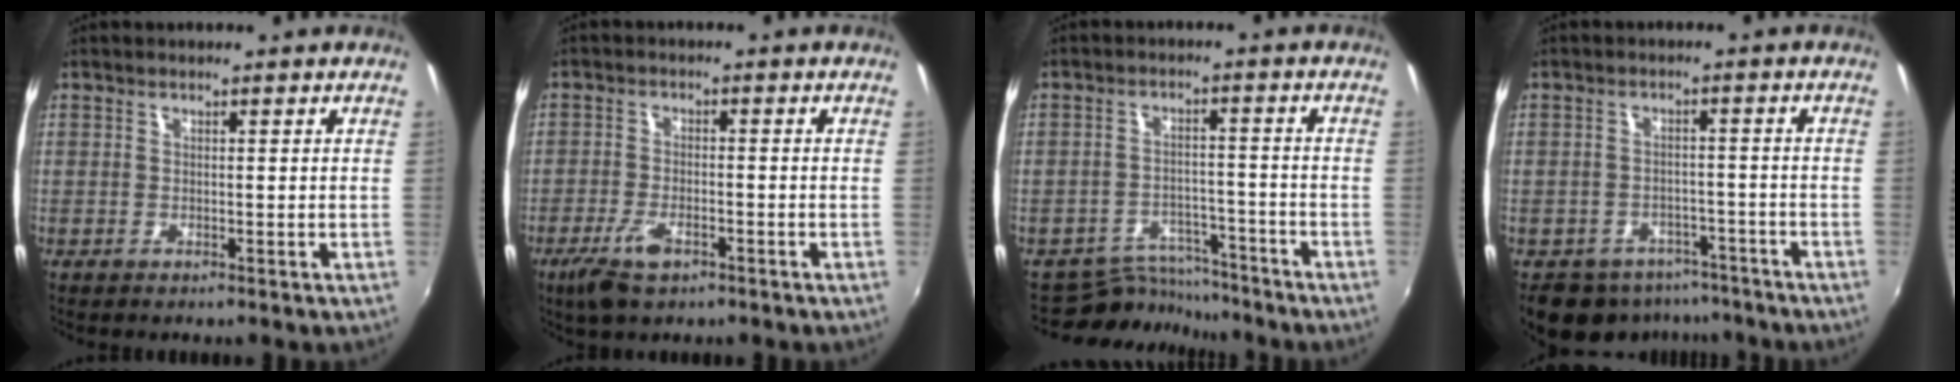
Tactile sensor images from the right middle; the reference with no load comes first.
{"total": 6.2, "force": [-3.8, 2.4, 4.2], "torque": [-0.106, -0.013, -0.071]}
{"total": 7.3, "force": [-6.9, 2.3, -0.3], "torque": [-0.008, 0.012, -0.110]}
{"total": 10.2, "force": [-7.4, 6.3, 2.9], "torque": [-0.067, 0.010, -0.089]}